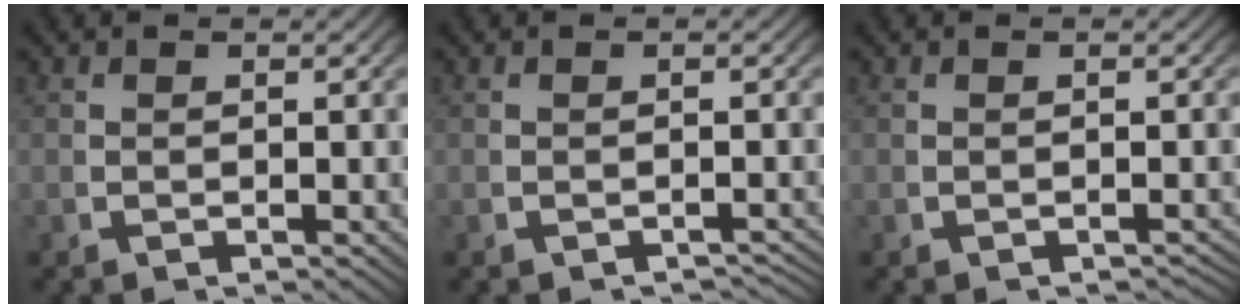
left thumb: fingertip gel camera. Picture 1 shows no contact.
{"total": 2.8, "force": [-2.7, 0.5, 0.5], "torque": [0.000, -0.001, -0.040]}
{"total": 1.4, "force": [-1.4, 0.3, 0.2], "torque": [-0.003, 0.000, -0.020]}